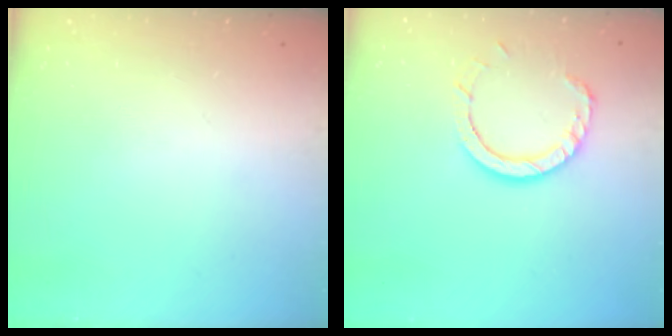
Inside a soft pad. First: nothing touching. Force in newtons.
{"total": 8.9, "press": 8.8, "slide": 1.2}